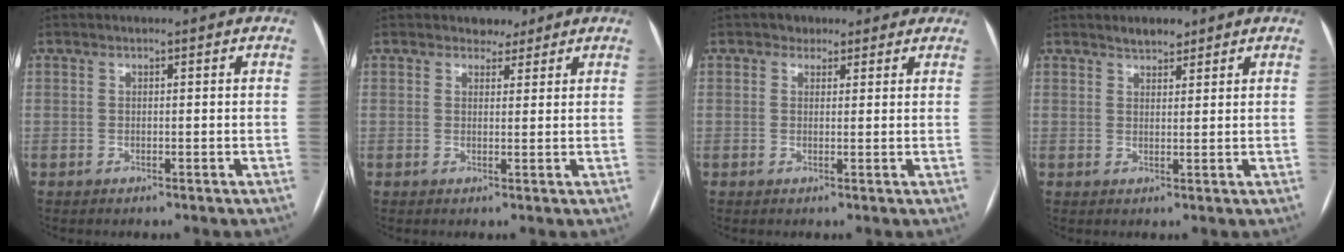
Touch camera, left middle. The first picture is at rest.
{"total": 2.4, "force": [1.9, 1.5, 0.3], "torque": [0.000, 0.001, 0.024]}
{"total": 3.9, "force": [2.8, 2.7, 0.3], "torque": [0.010, 0.009, 0.025]}
{"total": 2.4, "force": [2.0, 1.0, 0.8], "torque": [-0.015, 0.005, 0.031]}